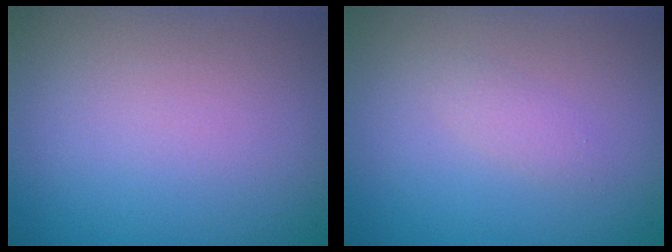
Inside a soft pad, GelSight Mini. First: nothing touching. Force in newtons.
{"total": 1.0, "press": 1.0, "slide": 0.1}